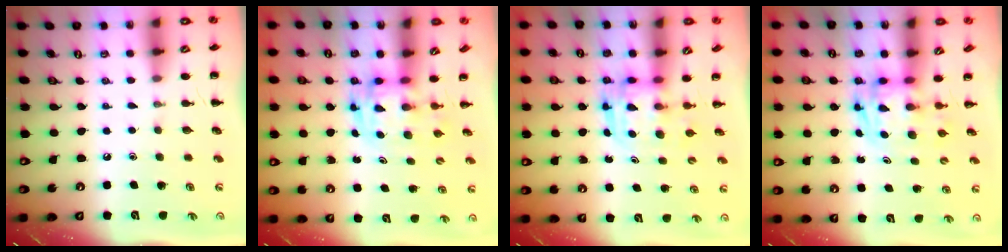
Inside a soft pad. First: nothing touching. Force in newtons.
{"total": 2.9, "press": 2.9, "slide": 0.6}
{"total": 3.0, "press": 3.0, "slide": 0.3}
{"total": 2.7, "press": 2.6, "slide": 0.5}